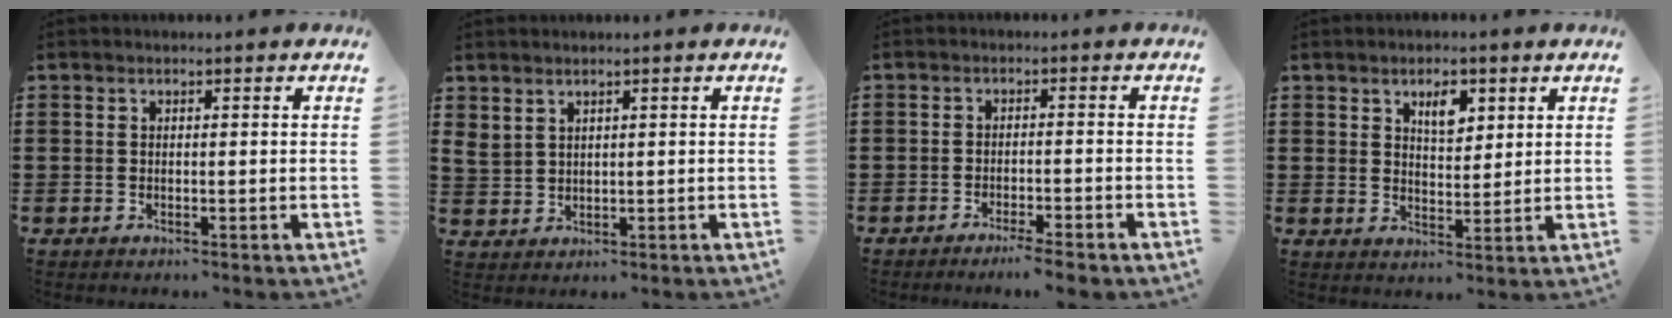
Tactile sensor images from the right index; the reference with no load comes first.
{"total": 2.1, "force": [1.6, 1.1, 0.7], "torque": [-0.020, 0.005, 0.032]}
{"total": 2.9, "force": [-2.6, -0.2, 1.4], "torque": [-0.024, 0.000, -0.049]}
{"total": 4.1, "force": [2.4, 2.1, 2.6], "torque": [-0.034, -0.002, 0.037]}